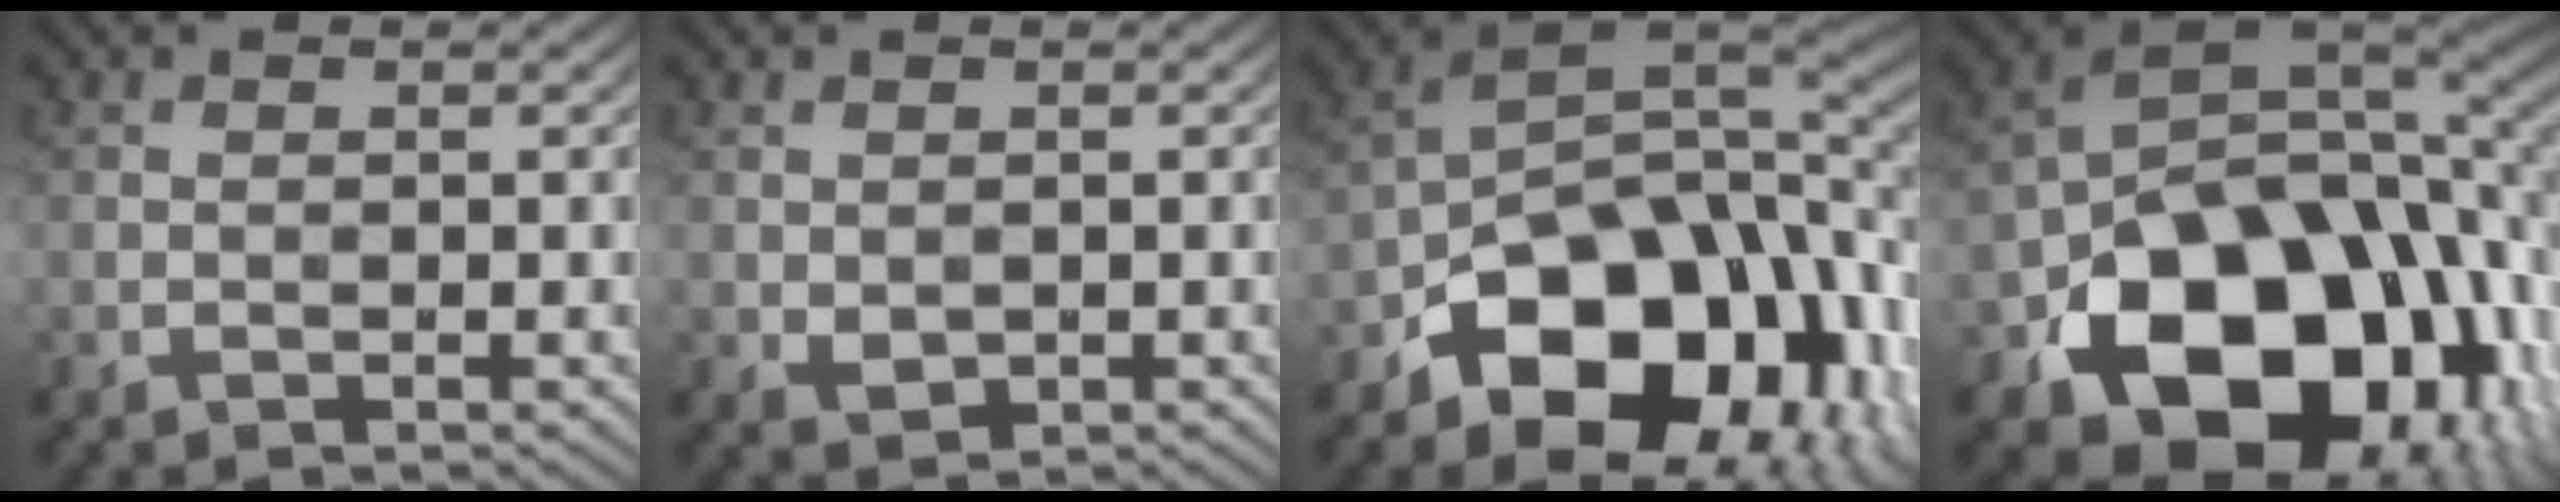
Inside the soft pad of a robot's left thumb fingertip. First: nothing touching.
{"total": 2.3, "force": [-0.3, 1.7, 1.6], "torque": [-0.034, -0.009, -0.001]}
{"total": 17.9, "force": [-6.4, 11.4, 12.2], "torque": [-0.184, -0.019, -0.107]}
{"total": 20.3, "force": [-7.0, 13.9, 12.9], "torque": [-0.221, -0.048, -0.101]}